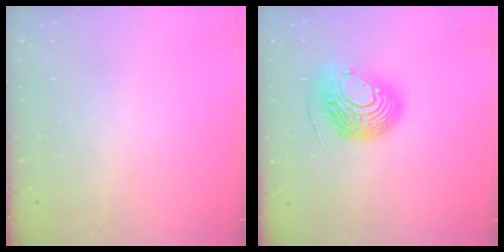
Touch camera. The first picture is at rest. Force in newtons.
{"total": 13.1, "press": 12.9, "slide": 2.2}